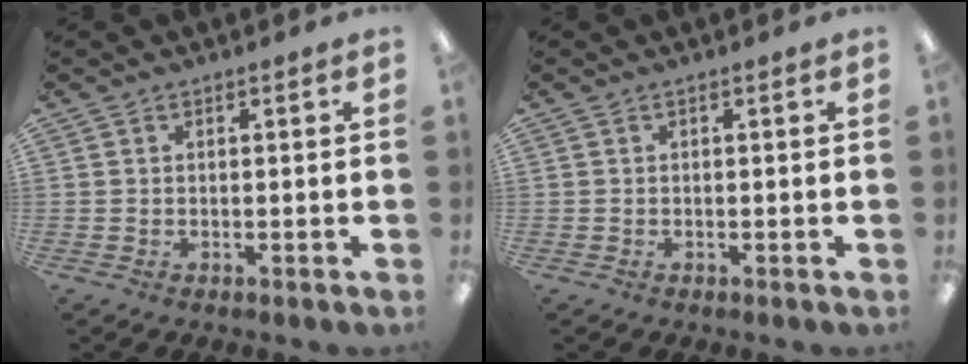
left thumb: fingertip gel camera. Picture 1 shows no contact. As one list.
[{"total": 0.0}]